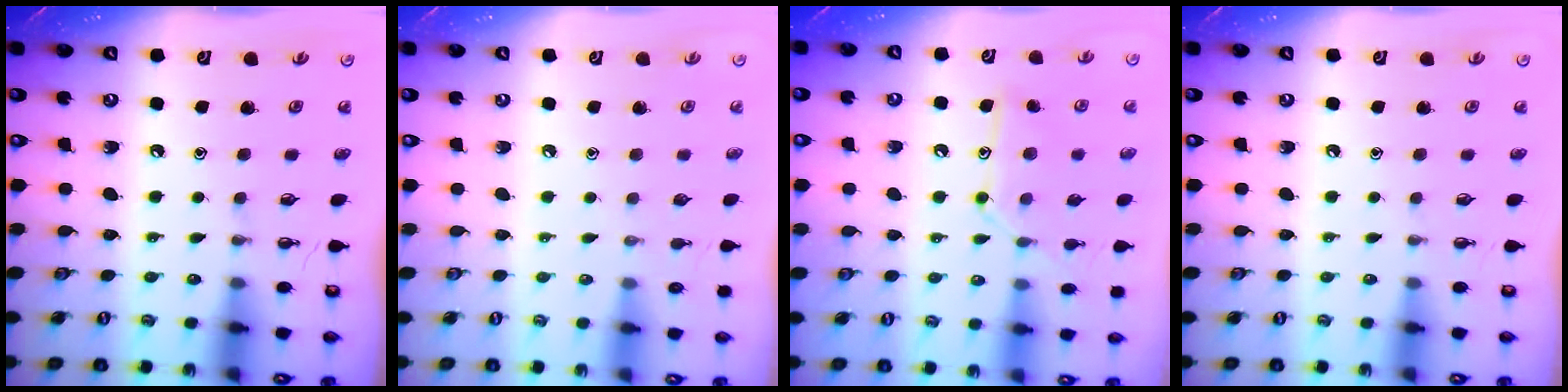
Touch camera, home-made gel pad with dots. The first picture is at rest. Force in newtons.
{"total": 0.0}
{"total": 12.9, "press": 12.9, "slide": 0.8}
{"total": 0.0}